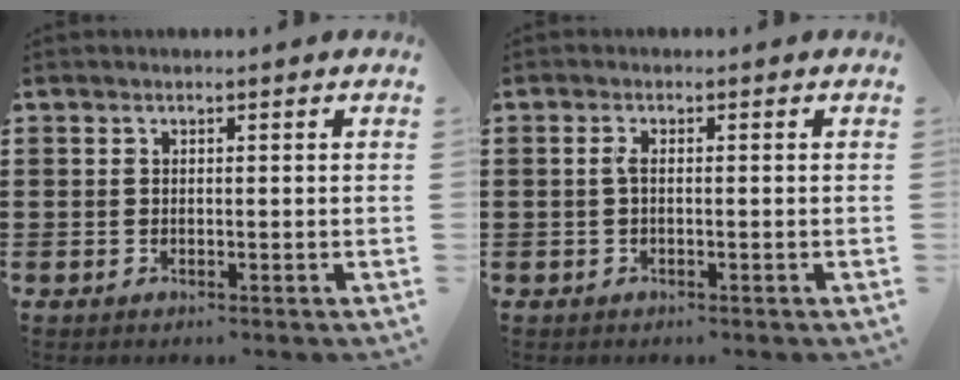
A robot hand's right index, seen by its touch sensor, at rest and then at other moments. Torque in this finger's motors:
{"motor_torque": [0.42, -0.37, 0.00, 0.05]}